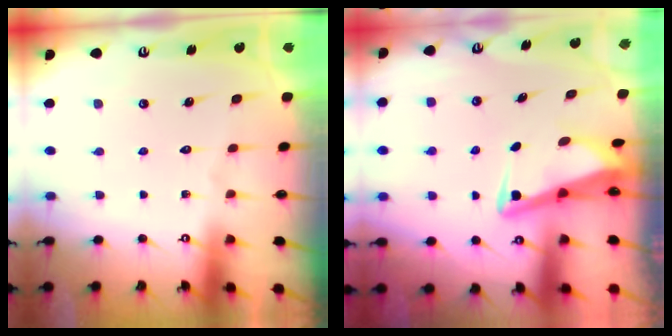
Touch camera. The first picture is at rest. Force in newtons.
{"total": 4.3, "press": 4.2, "slide": 0.6}